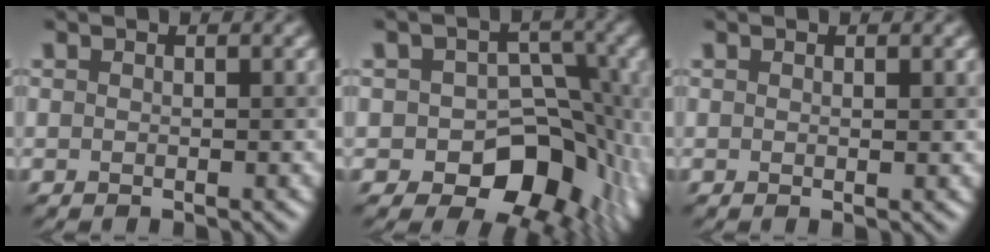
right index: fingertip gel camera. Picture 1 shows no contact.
{"total": 8.9, "force": [-2.1, 6.5, 5.7], "torque": [-0.054, -0.008, -0.041]}
{"total": 0.6, "force": [0.3, 0.1, 0.5], "torque": [-0.008, 0.000, 0.004]}